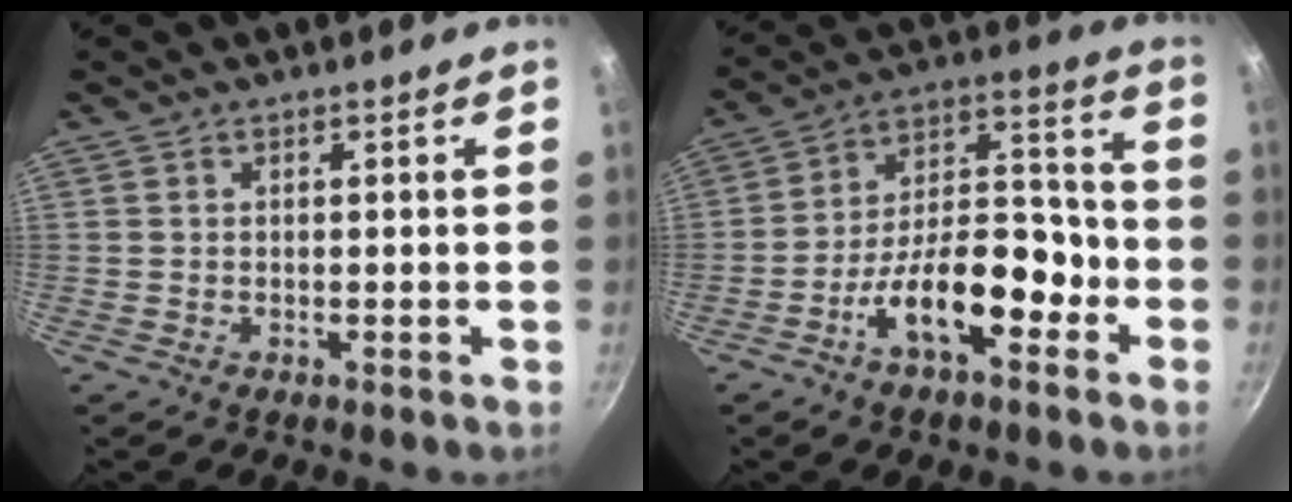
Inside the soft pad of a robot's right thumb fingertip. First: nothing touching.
{"total": 16.2, "force": [-6.6, 7.7, 12.7], "torque": [-0.196, 0.063, -0.117]}